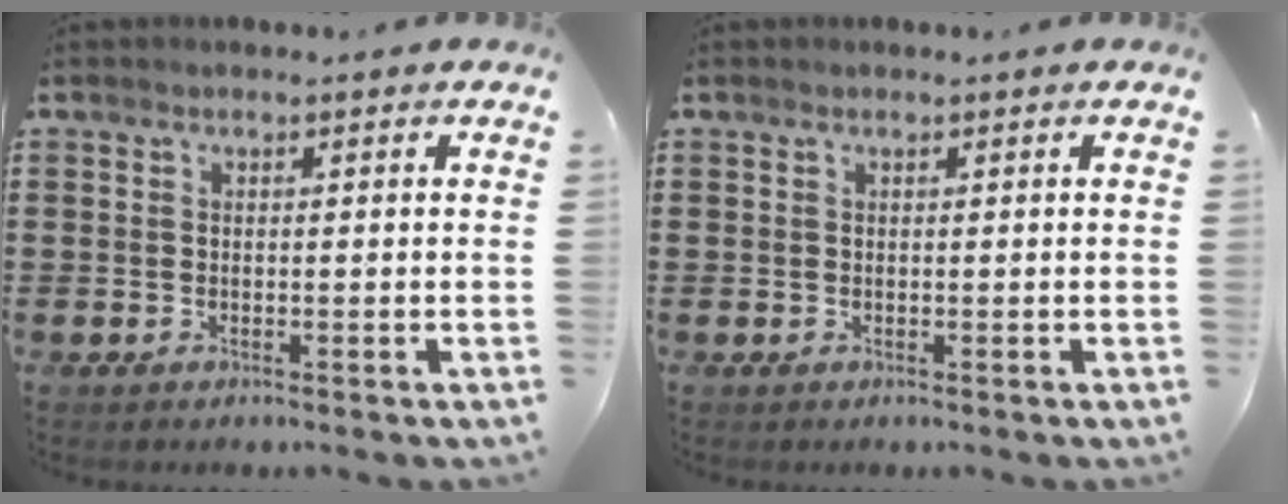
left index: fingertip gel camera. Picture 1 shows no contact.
{"total": 0.0}